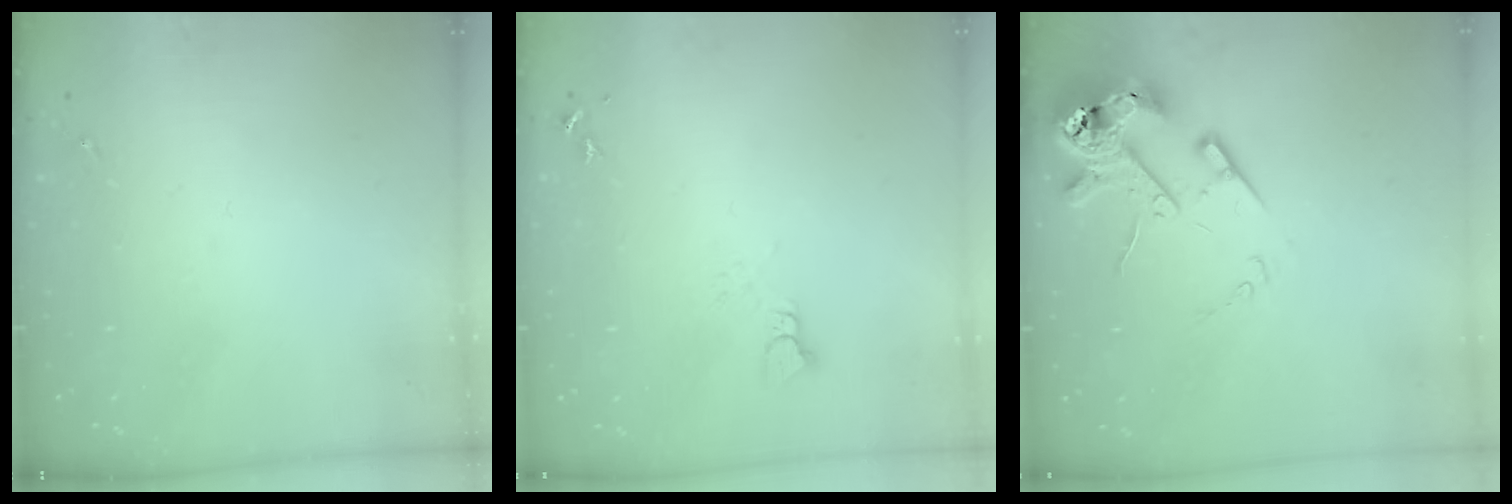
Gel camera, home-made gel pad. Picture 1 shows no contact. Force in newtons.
{"total": 2.5, "press": 2.5, "slide": 0.1}
{"total": 14.6, "press": 14.5, "slide": 2.0}